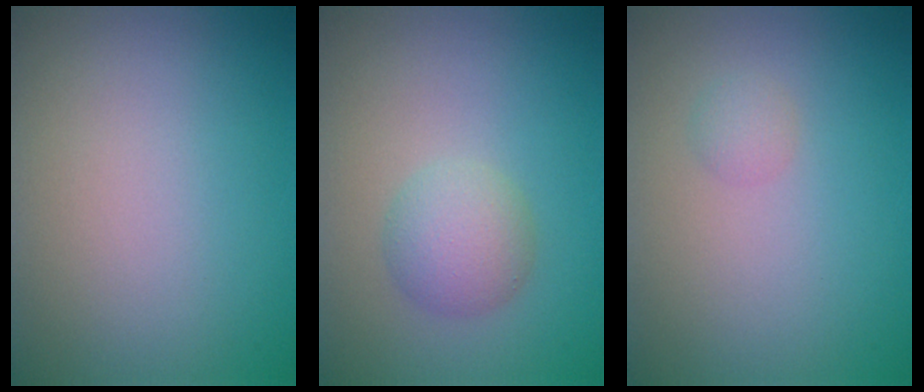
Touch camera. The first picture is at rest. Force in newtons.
{"total": 2.9, "press": 2.9, "slide": 0.0}
{"total": 1.0, "press": 1.0, "slide": 0.0}